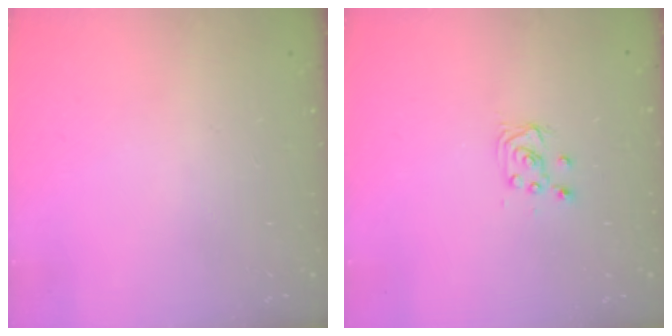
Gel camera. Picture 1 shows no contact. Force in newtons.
{"total": 4.6, "press": 4.6, "slide": 0.5}